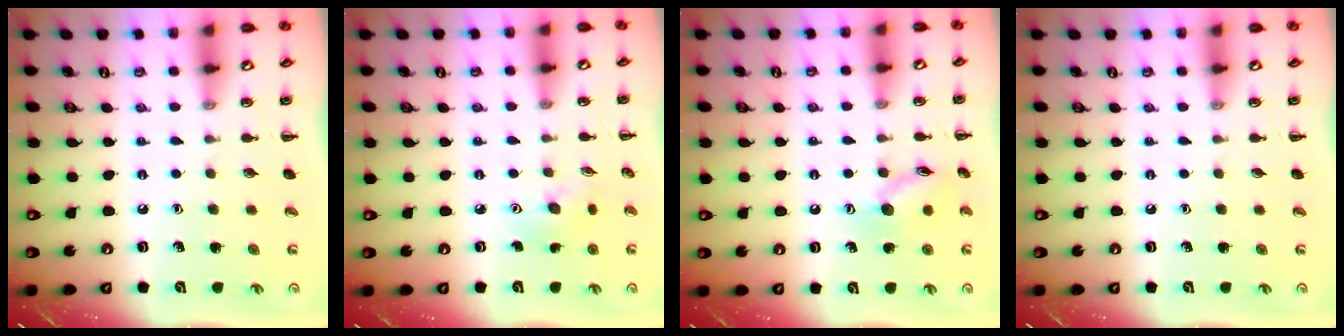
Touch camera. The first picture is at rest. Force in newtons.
{"total": 3.2, "press": 3.1, "slide": 0.8}
{"total": 9.8, "press": 9.8, "slide": 0.5}
{"total": 0.0}